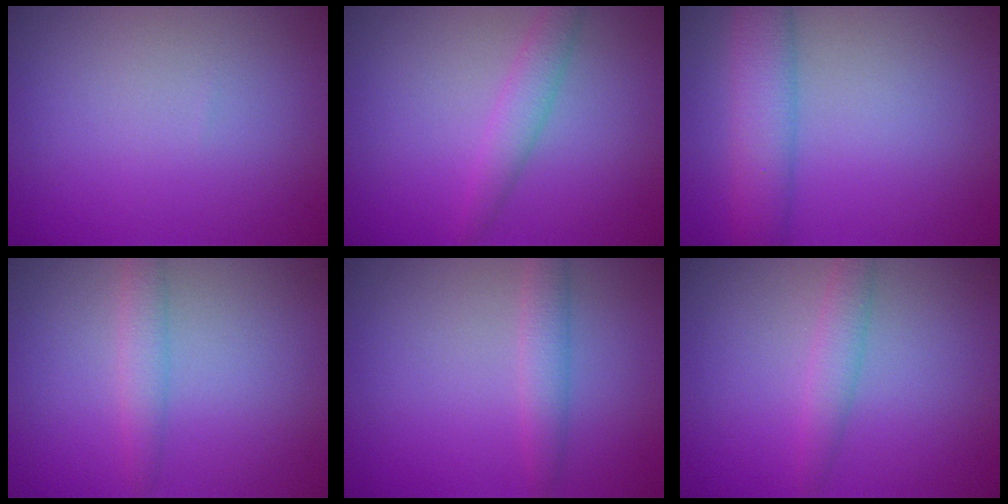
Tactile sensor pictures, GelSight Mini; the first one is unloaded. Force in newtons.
{"total": 2.1, "press": 2.1, "slide": 0.0}
{"total": 4.4, "press": 4.4, "slide": 0.5}
{"total": 1.9, "press": 1.9, "slide": 0.1}
{"total": 2.1, "press": 2.1, "slide": 0.1}
{"total": 1.9, "press": 1.9, "slide": 0.1}